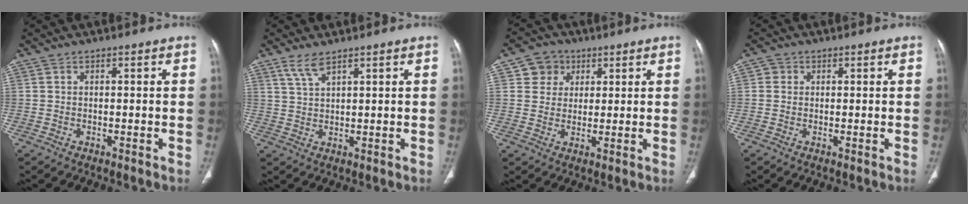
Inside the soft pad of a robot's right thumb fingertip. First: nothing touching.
{"total": 3.6, "force": [2.7, 1.0, 2.3], "torque": [-0.051, -0.006, 0.062]}
{"total": 5.8, "force": [2.3, 5.2, 1.1], "torque": [0.010, -0.003, 0.036]}
{"total": 1.6, "force": [0.3, 1.6, 0.4], "torque": [0.002, 0.001, 0.001]}